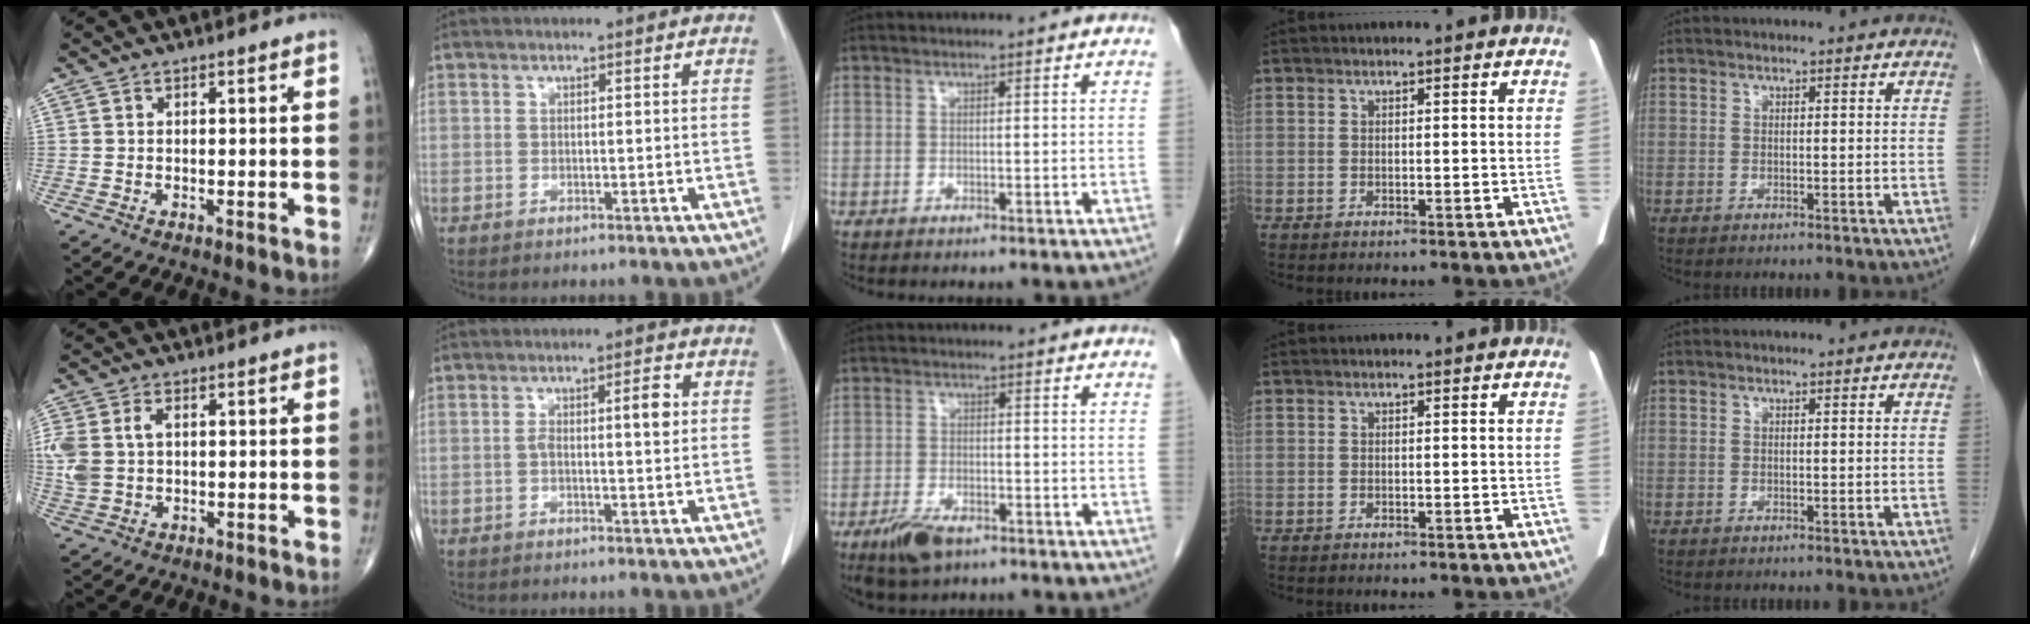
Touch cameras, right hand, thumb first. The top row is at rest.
{"thumb": {"total": 8.1, "force": [1.2, 5.5, 5.8], "torque": [-0.152, 0.013, 0.032]}, "index": {"total": 4.0, "force": [0.4, 0.8, 3.9], "torque": [-0.070, 0.012, 0.006]}, "middle": {"total": 5.4, "force": [-3.6, 2.2, 3.4], "torque": [-0.068, -0.005, -0.059]}}